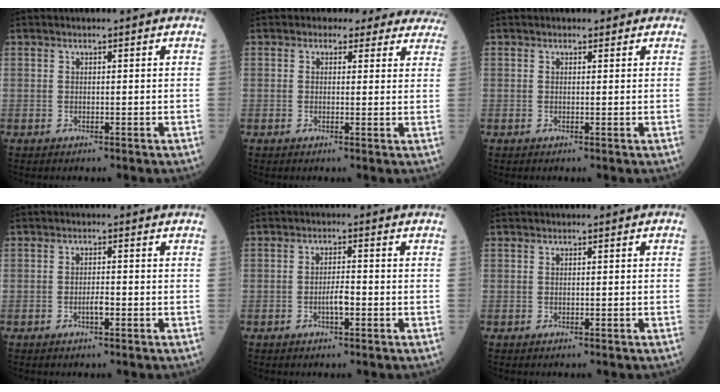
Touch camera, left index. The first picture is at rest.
{"total": 9.6, "force": [8.6, 4.2, 0.6], "torque": [0.039, -0.004, 0.061]}
{"total": 1.0, "force": [0.7, 0.7, 0.2], "torque": [0.003, -0.002, 0.002]}
{"total": 1.4, "force": [-0.8, 0.2, 1.1], "torque": [-0.021, -0.002, -0.016]}
{"total": 2.3, "force": [-1.1, 0.4, 2.0], "torque": [-0.033, -0.001, -0.021]}
{"total": 0.0}